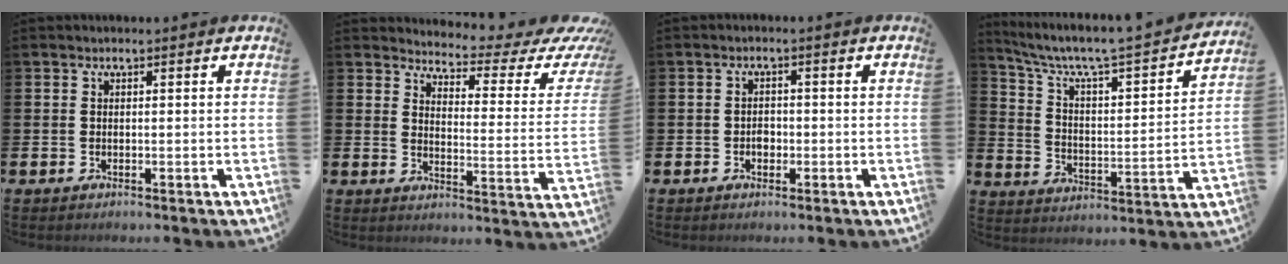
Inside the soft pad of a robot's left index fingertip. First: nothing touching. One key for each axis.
{"total": 3.6, "fx": 3.2, "fy": 0.8, "fz": 1.4, "tx": -0.037, "ty": -0.036, "tz": 0.042}
{"total": 1.7, "fx": -0.5, "fy": 1.3, "fz": 0.9, "tx": -0.007, "ty": 0.001, "tz": -0.014}
{"total": 6.1, "fx": 5.2, "fy": 0.8, "fz": 3.0, "tx": -0.088, "ty": -0.045, "tz": 0.079}